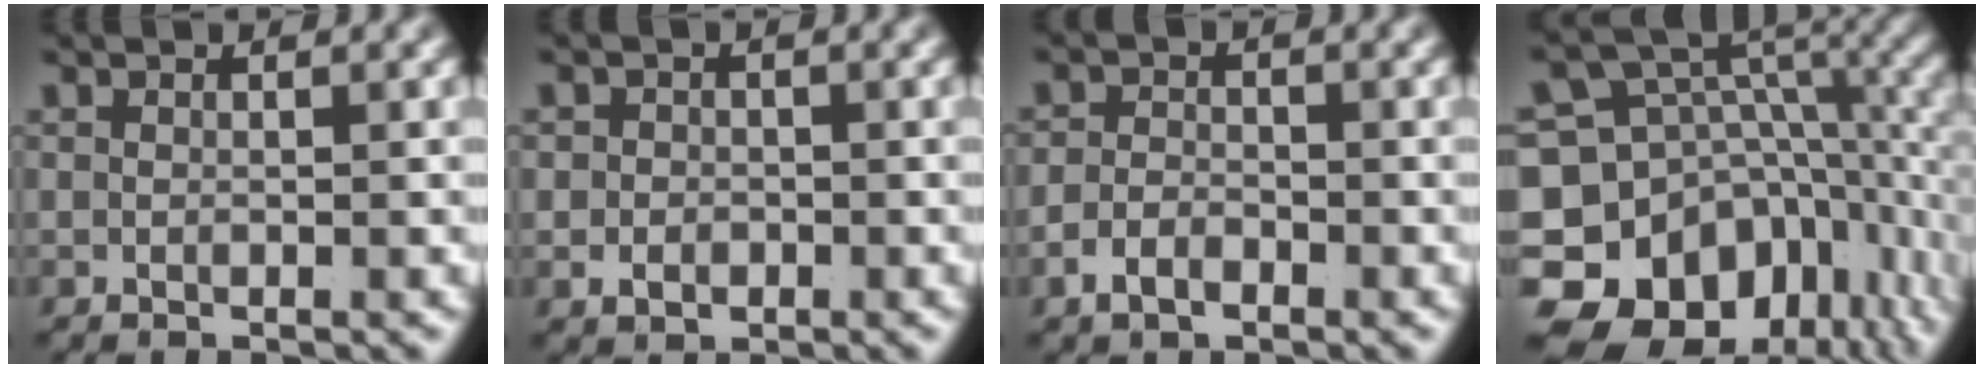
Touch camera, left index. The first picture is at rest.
{"total": 1.8, "force": [-0.6, 1.6, 0.7], "torque": [-0.005, -0.007, -0.006]}
{"total": 2.1, "force": [-1.6, 1.2, 0.9], "torque": [-0.012, -0.007, -0.027]}
{"total": 21.5, "force": [-5.9, 17.3, 11.4], "torque": [-0.212, -0.067, -0.086]}